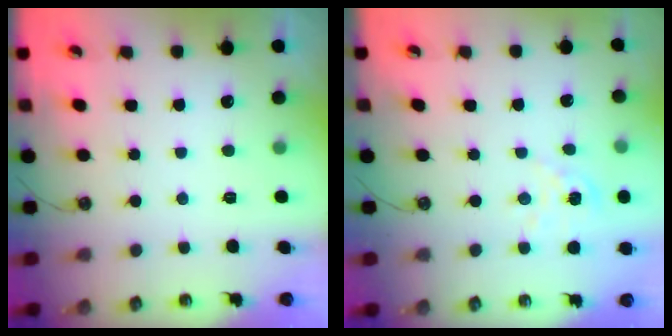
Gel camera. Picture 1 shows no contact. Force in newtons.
{"total": 2.9, "press": 2.9, "slide": 0.3}